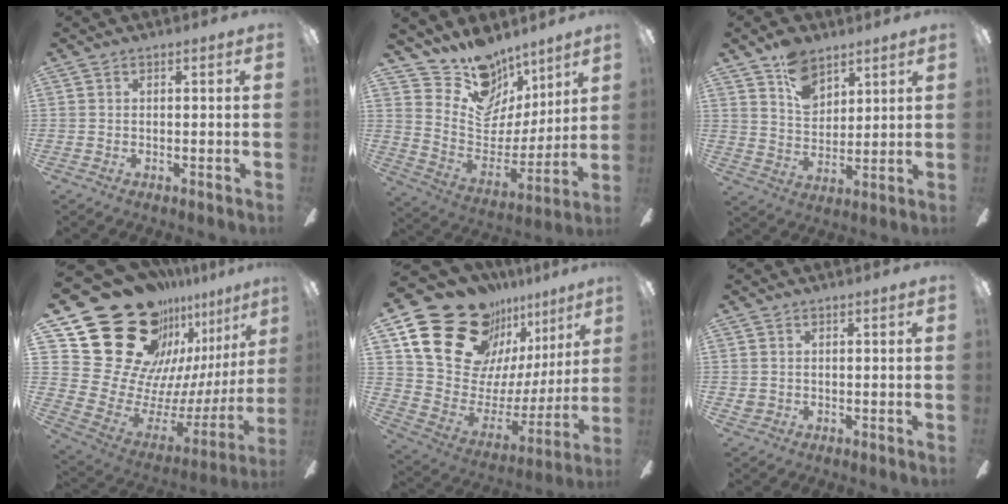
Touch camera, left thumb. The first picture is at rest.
{"total": 15.0, "force": [11.9, 8.6, 3.1], "torque": [-0.070, -0.106, 0.220]}
{"total": 9.9, "force": [6.6, 6.1, 4.0], "torque": [-0.062, -0.029, 0.122]}
{"total": 32.2, "force": [20.4, 19.7, 15.4], "torque": [-0.235, -0.163, 0.426]}
{"total": 24.5, "force": [17.4, 14.4, 9.5], "torque": [-0.149, -0.120, 0.337]}
{"total": 1.6, "force": [0.6, 1.4, 0.2], "torque": [-0.005, 0.005, 0.010]}